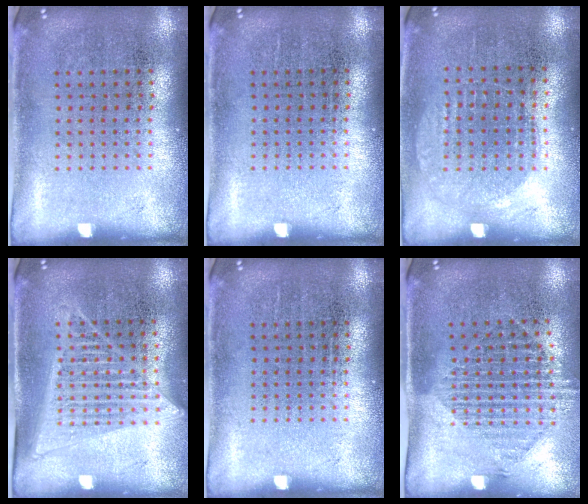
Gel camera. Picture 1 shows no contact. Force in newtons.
{"total": 0.0}
{"total": 0.9, "press": 0.8, "slide": 0.3}
{"total": 1.3, "press": 1.2, "slide": 0.5}
{"total": 0.0}
{"total": 1.6, "press": 1.3, "slide": 0.9}